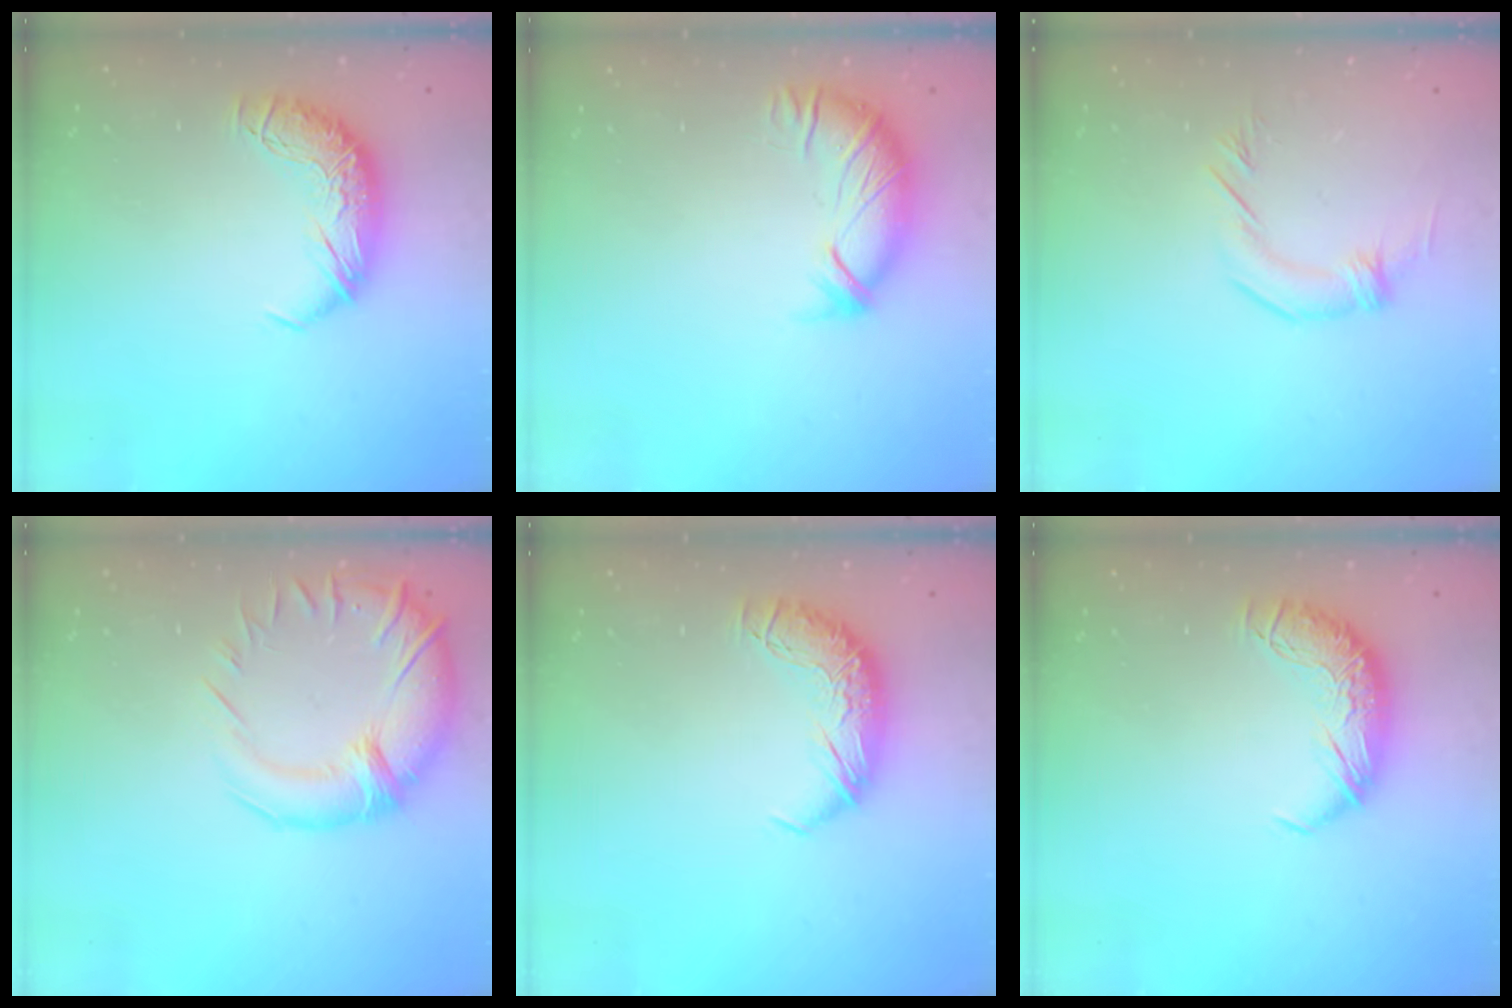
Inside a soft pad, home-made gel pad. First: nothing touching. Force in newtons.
{"total": 3.4, "press": 3.1, "slide": 1.3}
{"total": 2.8, "press": 2.8, "slide": 0.2}
{"total": 4.6, "press": 3.2, "slide": 3.4}
{"total": 0.0}
{"total": 0.0}